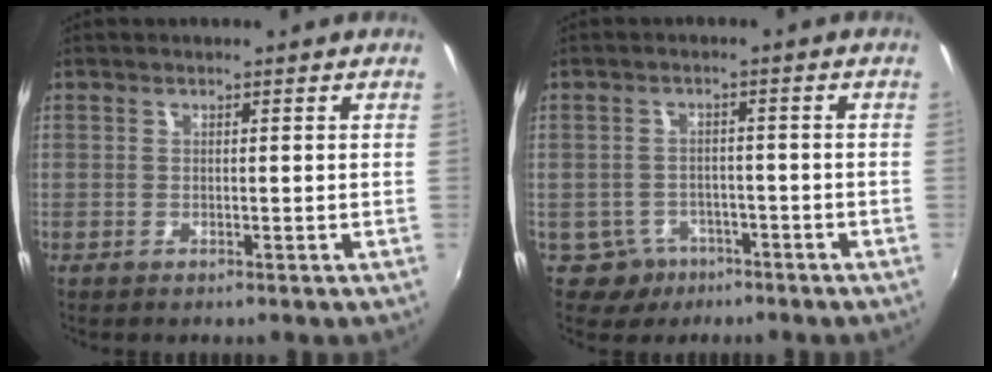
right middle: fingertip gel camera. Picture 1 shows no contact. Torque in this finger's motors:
{"motor_torque": [-0.29, -0.18, -0.11, -0.03]}